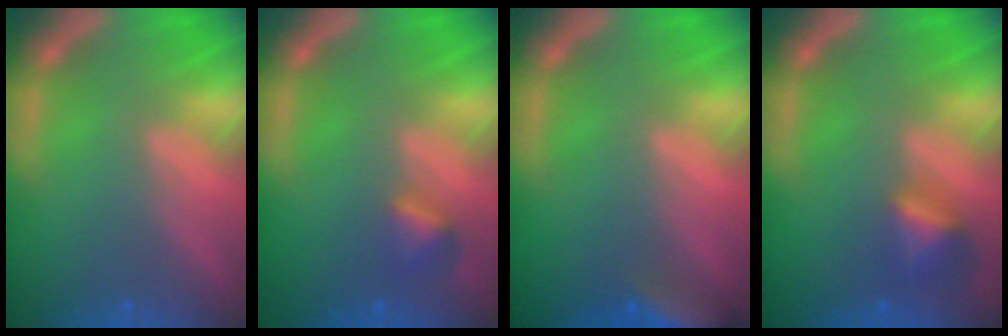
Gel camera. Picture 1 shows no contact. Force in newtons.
{"total": 1.9}
{"total": 6.0}
{"total": 2.9}